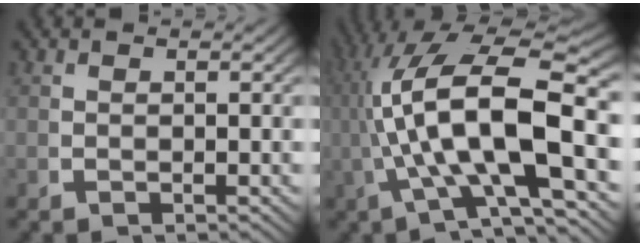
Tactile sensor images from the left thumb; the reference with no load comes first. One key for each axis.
{"total": 13.5, "fx": 0.6, "fy": 6.3, "fz": 11.9, "tx": -0.234, "ty": -0.021, "tz": 0.019}